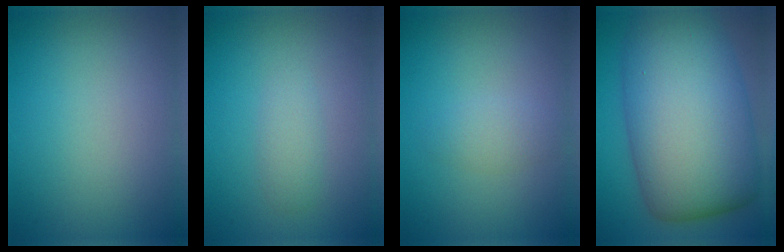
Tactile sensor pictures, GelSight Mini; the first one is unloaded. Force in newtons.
{"total": 1.5, "press": 1.5, "slide": 0.0}
{"total": 1.5, "press": 1.5, "slide": 0.0}
{"total": 15.7, "press": 15.7, "slide": 0.2}